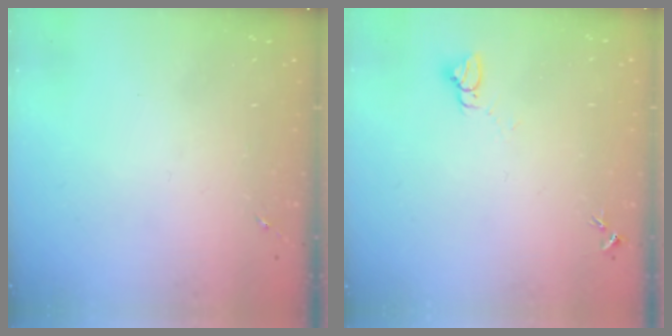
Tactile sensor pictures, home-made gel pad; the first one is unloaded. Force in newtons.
{"total": 3.2, "press": 3.2, "slide": 0.1}